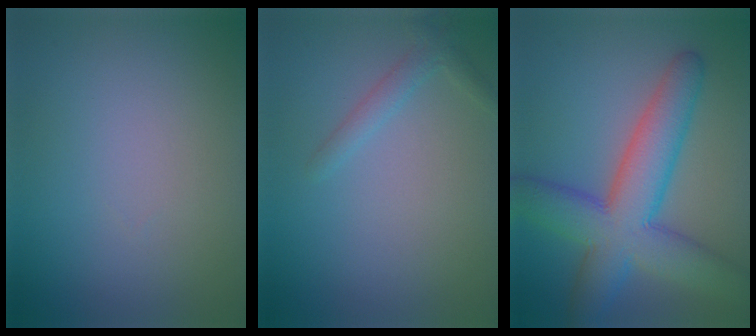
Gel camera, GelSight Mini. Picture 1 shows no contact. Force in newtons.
{"total": 1.6, "press": 1.6, "slide": 0.1}
{"total": 9.1, "press": 9.1, "slide": 0.4}